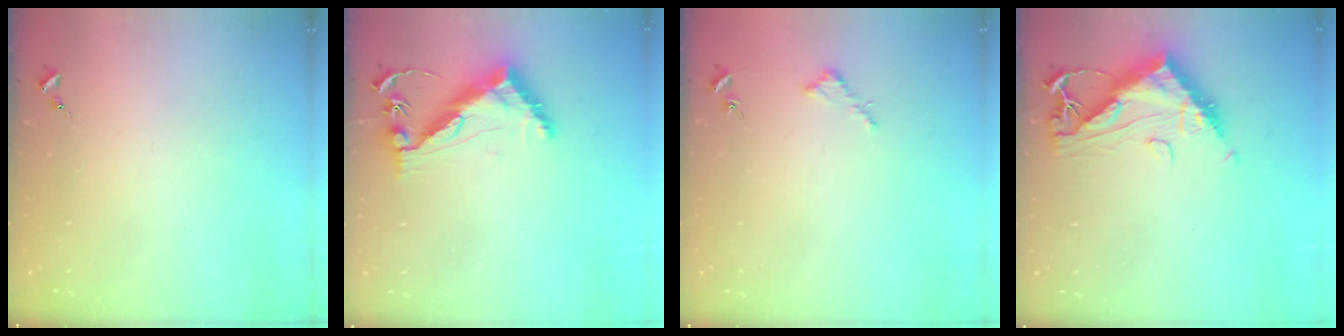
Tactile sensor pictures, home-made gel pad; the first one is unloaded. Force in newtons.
{"total": 12.8, "press": 12.8, "slide": 0.8}
{"total": 2.6, "press": 2.6, "slide": 0.2}
{"total": 13.4, "press": 13.4, "slide": 1.2}